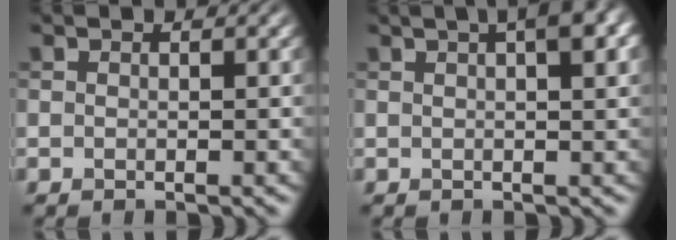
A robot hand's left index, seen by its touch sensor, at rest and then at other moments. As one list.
[{"total": 5.2, "force": [2.2, 1.7, 4.3], "torque": [-0.035, 0.016, 0.016]}]